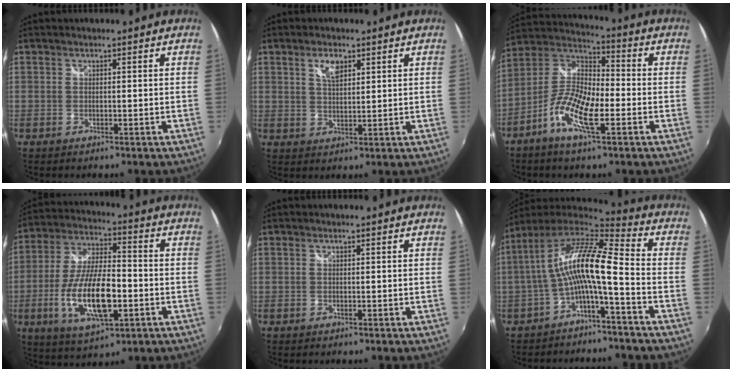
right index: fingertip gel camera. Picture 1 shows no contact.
{"total": 4.0, "force": [2.1, 1.9, 2.8], "torque": [-0.047, 0.003, 0.039]}
{"total": 12.3, "force": [-4.8, 4.1, 10.5], "torque": [-0.216, 0.005, -0.103]}
{"total": 17.1, "force": [-4.7, 6.2, 15.2], "torque": [-0.311, -0.012, -0.083]}
{"total": 0.0}
{"total": 13.5, "force": [-1.7, 2.2, 13.2], "torque": [-0.251, 0.015, -0.038]}